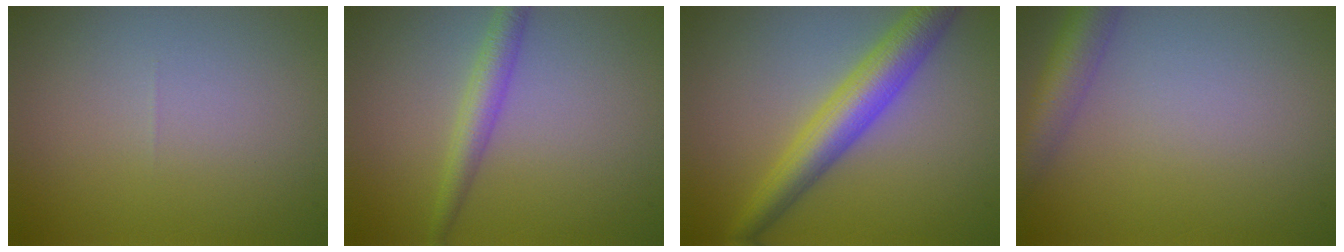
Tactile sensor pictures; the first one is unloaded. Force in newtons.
{"total": 2.6, "press": 2.6, "slide": 0.1}
{"total": 5.7, "press": 5.7, "slide": 0.2}
{"total": 4.0, "press": 4.0, "slide": 0.3}